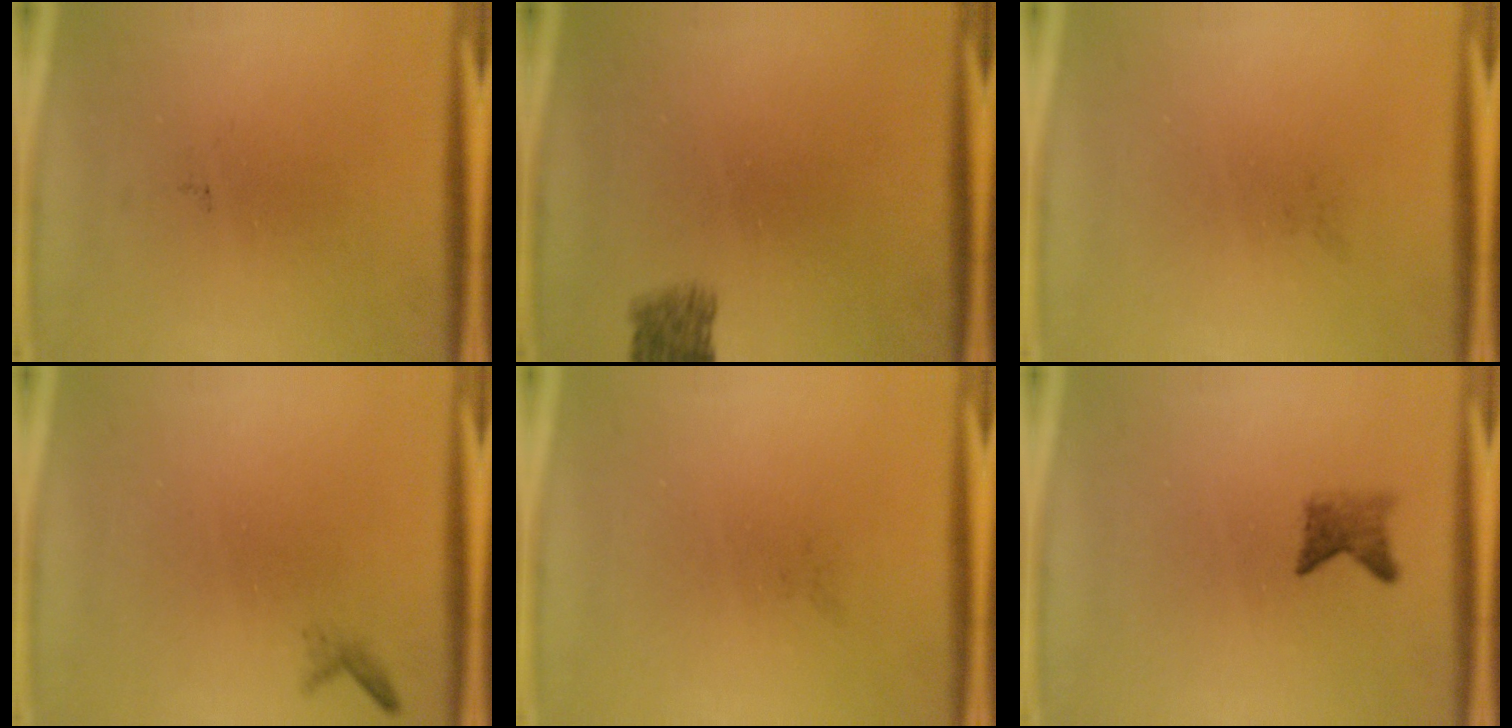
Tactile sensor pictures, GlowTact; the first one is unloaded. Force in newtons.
{"total": 2.9}
{"total": 0.0}
{"total": 0.6}
{"total": 0.0}
{"total": 2.0}